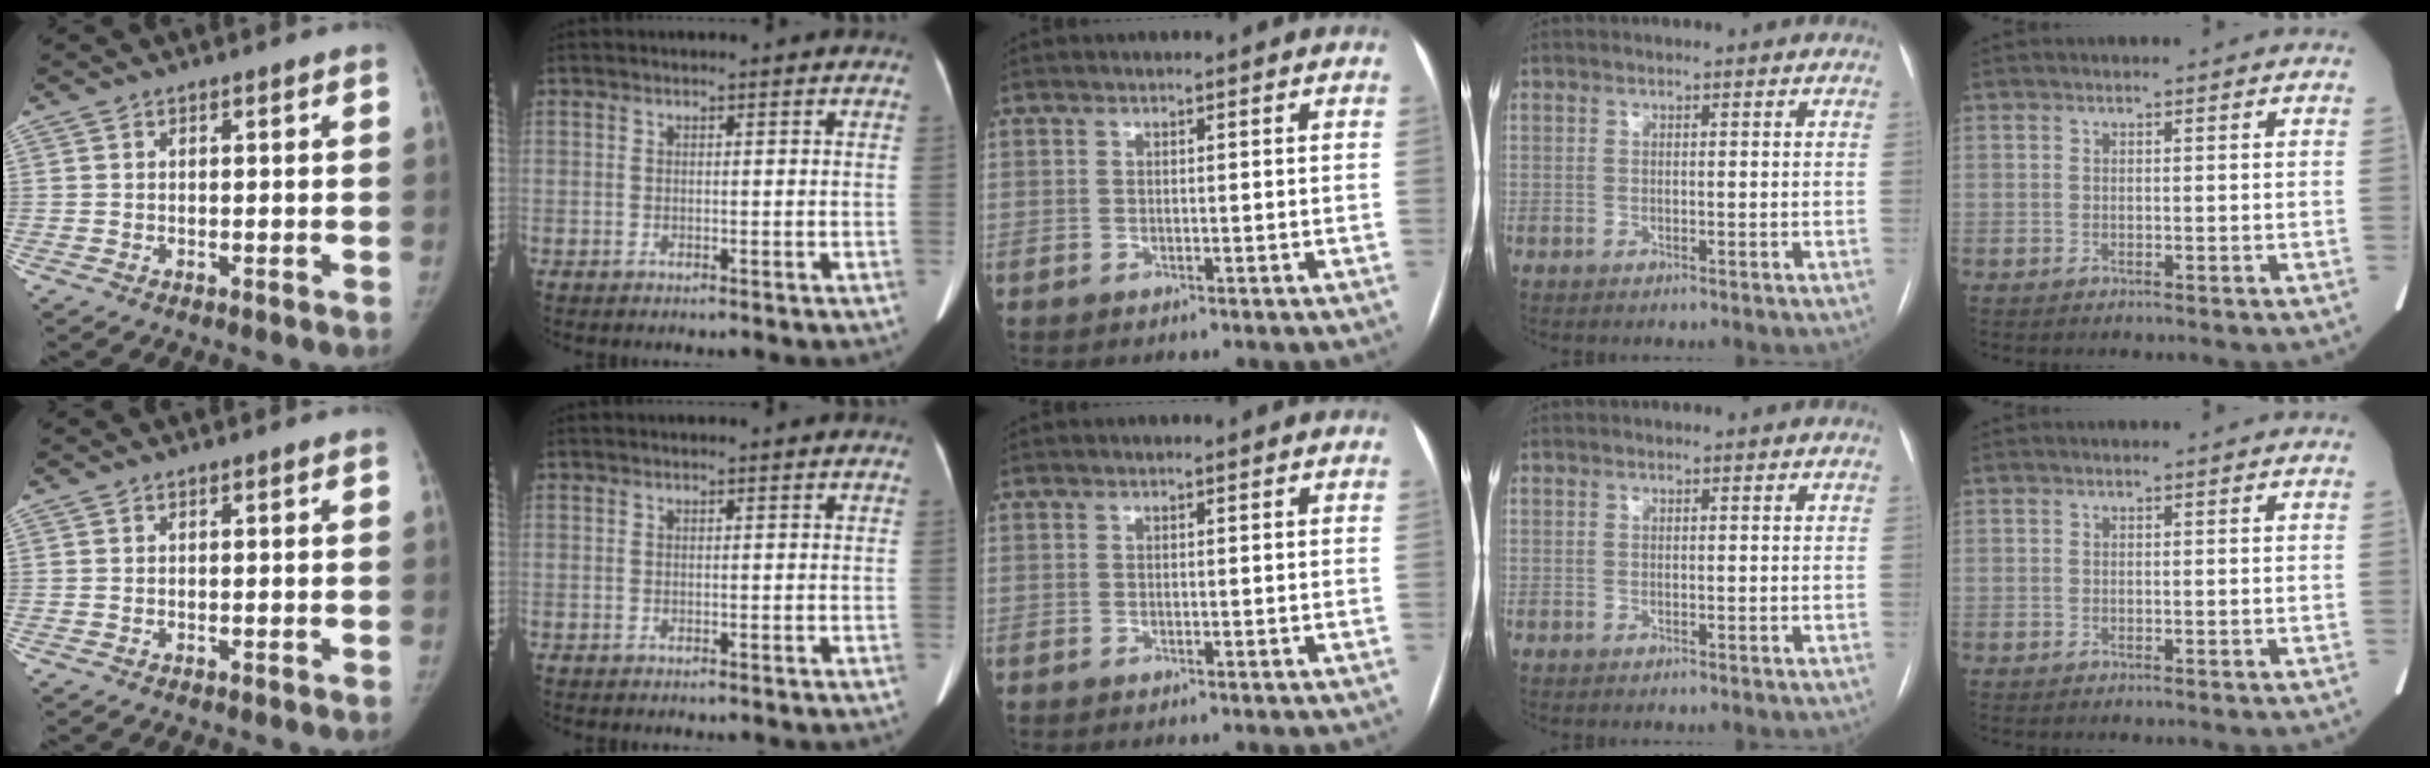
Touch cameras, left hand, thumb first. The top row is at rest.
{}